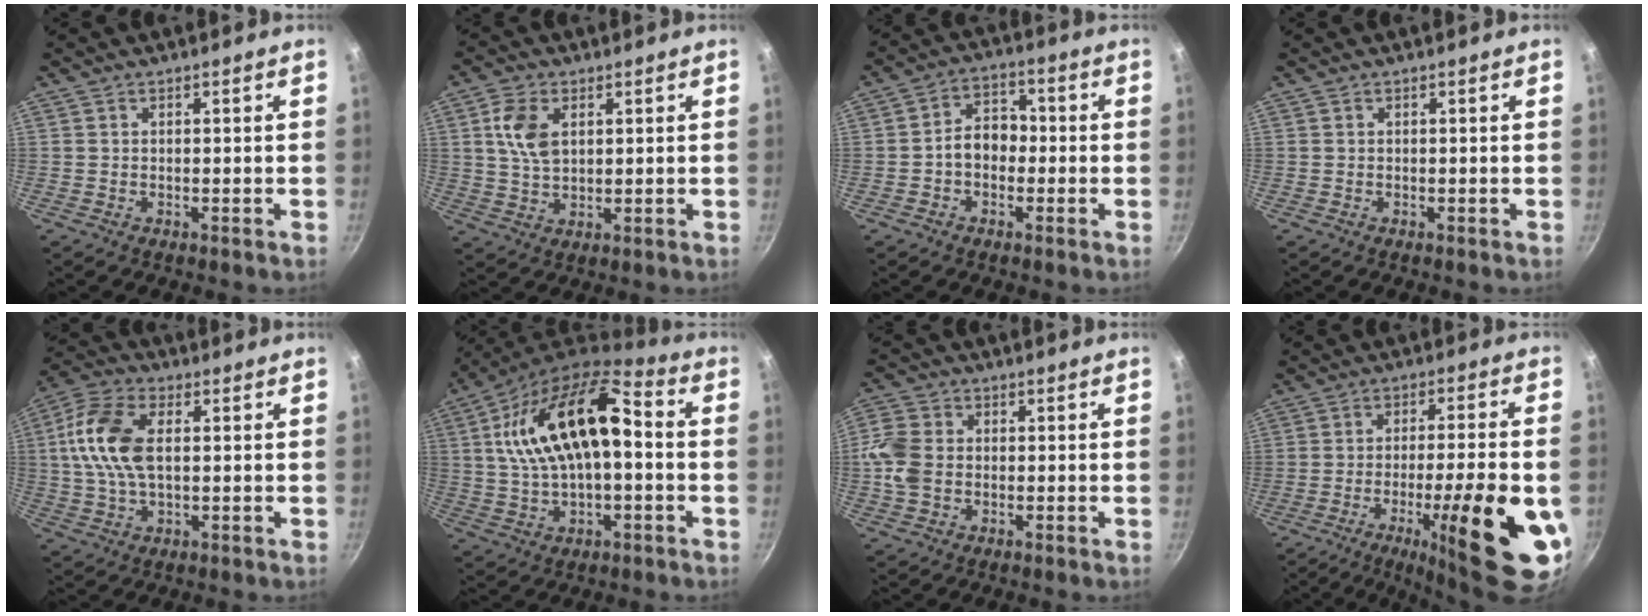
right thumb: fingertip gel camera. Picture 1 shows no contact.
{"total": 7.4, "force": [2.2, 4.6, 5.4], "torque": [-0.097, -0.004, 0.042]}
{"total": 6.6, "force": [-1.1, 5.0, 4.2], "torque": [-0.033, 0.027, -0.028]}
{"total": 0.0}
{"total": 12.9, "force": [1.6, 7.3, 10.5], "torque": [-0.204, 0.020, 0.017]}
{"total": 20.1, "force": [2.1, 9.8, 17.4], "torque": [-0.302, 0.034, 0.026]}
{"total": 7.5, "force": [-0.7, 5.9, 4.5], "torque": [-0.087, 0.007, -0.028]}
{"total": 21.4, "force": [-6.9, 4.4, 19.8], "torque": [-0.261, 0.015, -0.096]}